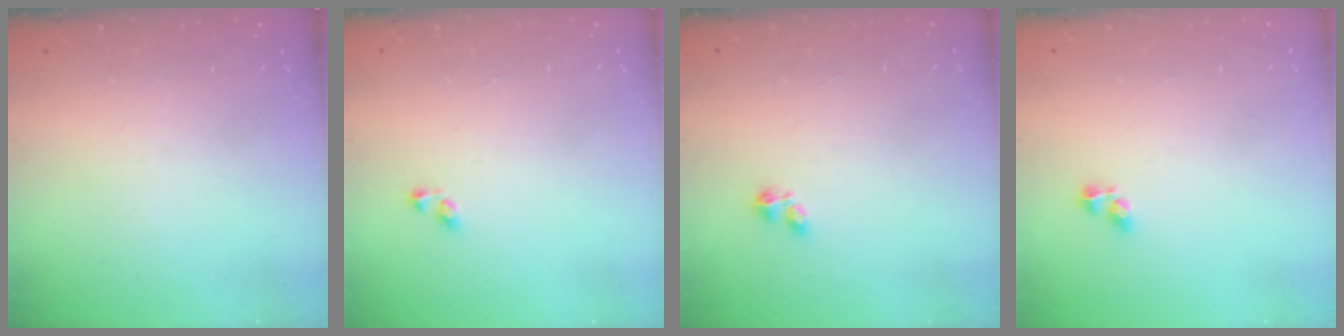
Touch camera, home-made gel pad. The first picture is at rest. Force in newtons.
{"total": 2.9, "press": 2.9, "slide": 0.3}
{"total": 2.4, "press": 2.3, "slide": 0.6}
{"total": 3.0, "press": 3.0, "slide": 0.3}